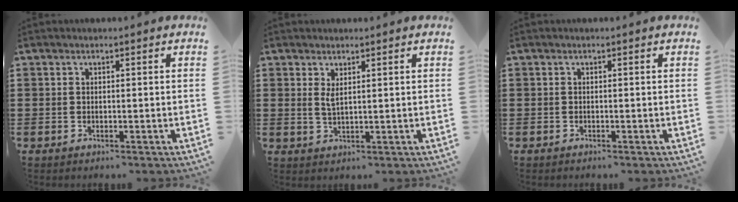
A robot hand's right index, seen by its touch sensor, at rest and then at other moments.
{"total": 2.0, "force": [1.1, 0.6, 1.6], "torque": [-0.034, 0.002, 0.020]}
{"total": 0.0}